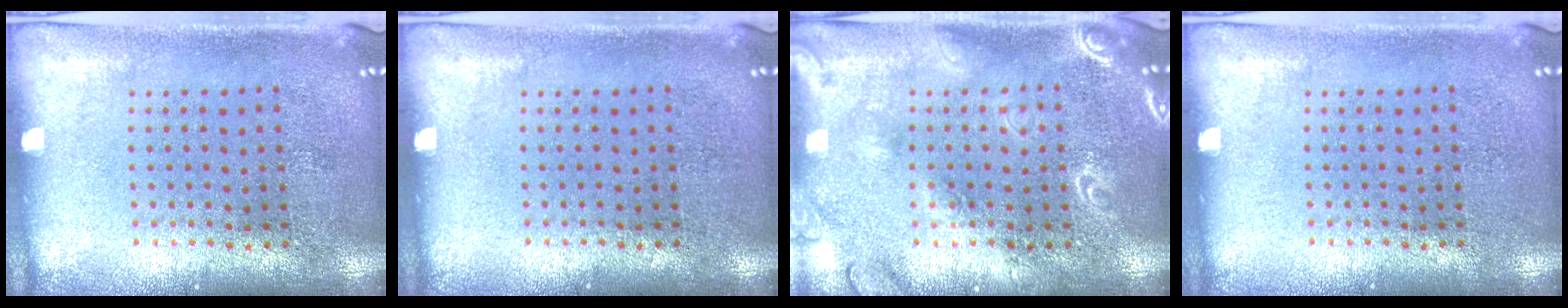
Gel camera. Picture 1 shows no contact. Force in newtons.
{"total": 0.0}
{"total": 1.7, "press": 1.7, "slide": 0.2}
{"total": 0.0}